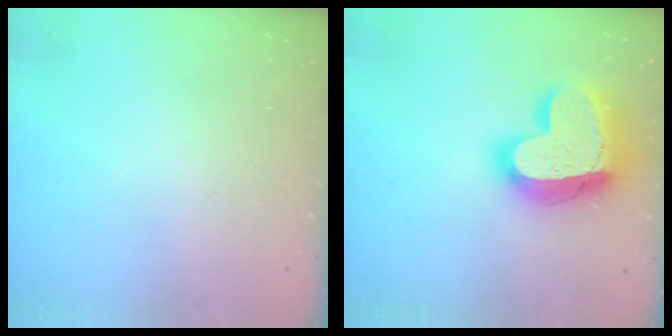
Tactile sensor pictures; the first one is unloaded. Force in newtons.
{"total": 23.4, "press": 23.3, "slide": 1.9}